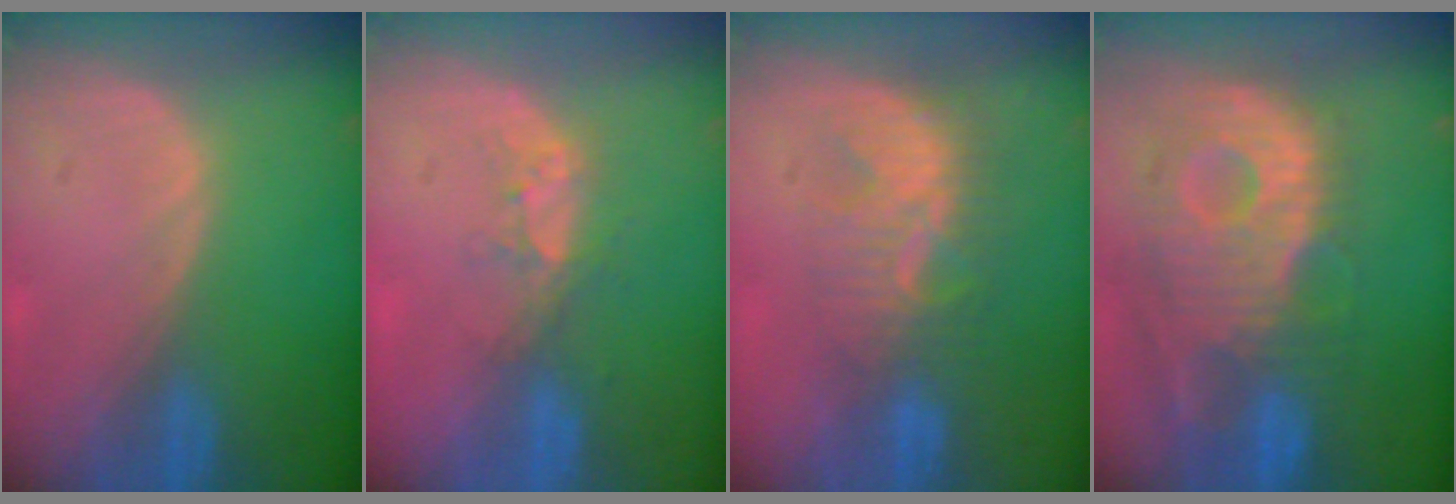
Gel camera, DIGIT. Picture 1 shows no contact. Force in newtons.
{"total": 3.7, "press": 3.2, "slide": 1.9}
{"total": 7.7, "press": 7.4, "slide": 2.3}
{"total": 12.7, "press": 11.1, "slide": 6.2}